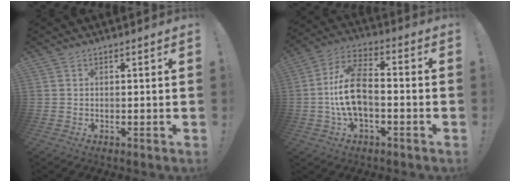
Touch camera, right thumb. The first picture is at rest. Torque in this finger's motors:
{"motor_torque": [1.87, 1.57, 0.21, 0.00, 0.34]}